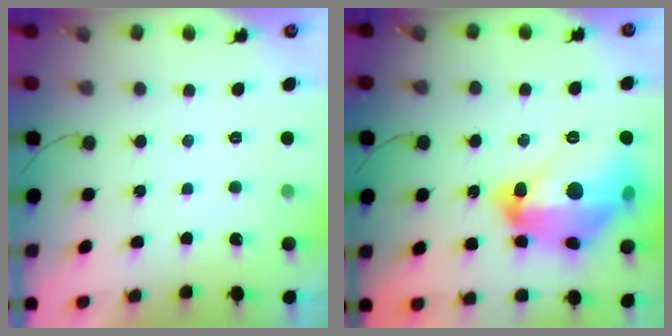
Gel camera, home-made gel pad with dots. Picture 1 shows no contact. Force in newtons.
{"total": 22.6, "press": 22.5, "slide": 1.8}